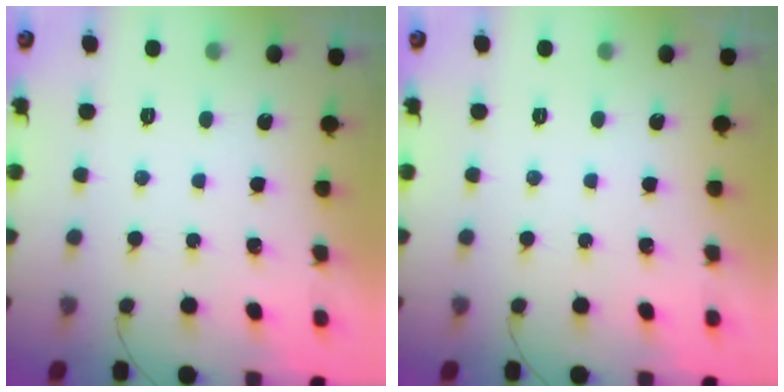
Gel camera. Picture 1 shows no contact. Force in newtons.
{"total": 0.0}